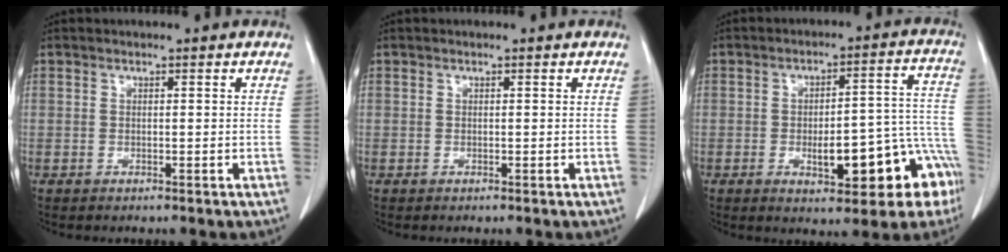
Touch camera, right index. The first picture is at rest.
{"total": 0.0}
{"total": 15.0, "force": [-5.9, 4.9, 12.8], "torque": [-0.105, 0.047, -0.064]}